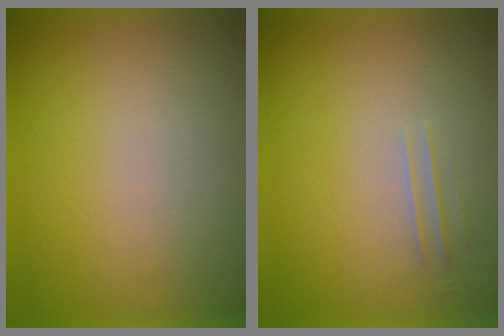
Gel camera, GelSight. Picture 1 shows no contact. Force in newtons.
{"total": 1.7}